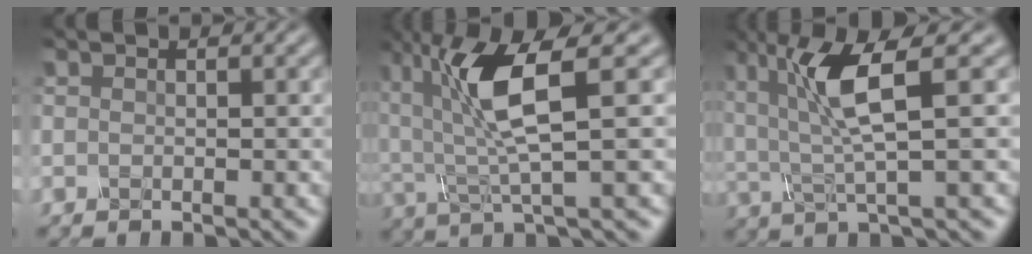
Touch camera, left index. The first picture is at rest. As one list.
[{"total": 5.8, "force": [1.9, 1.0, 5.4], "torque": [-0.125, 0.005, 0.043]}, {"total": 4.9, "force": [1.6, 0.4, 4.6], "torque": [-0.118, 0.003, 0.039]}]